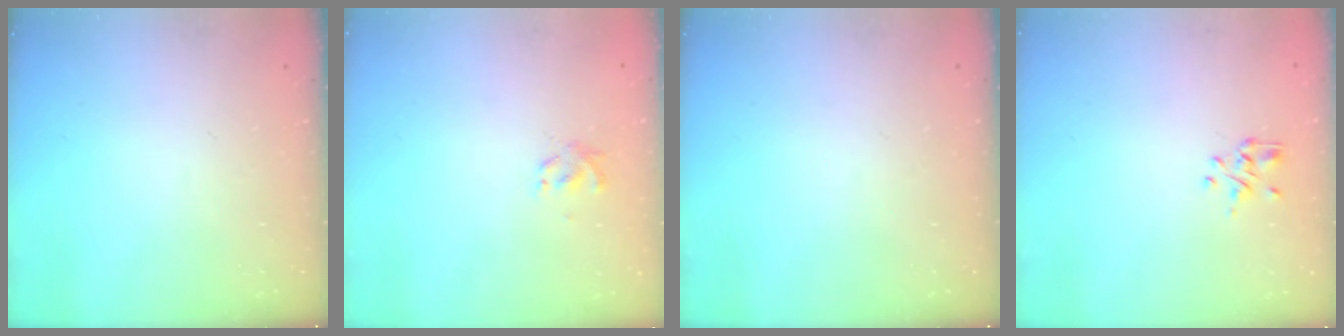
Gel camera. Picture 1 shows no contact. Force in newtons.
{"total": 2.1, "press": 1.9, "slide": 0.8}
{"total": 0.0}
{"total": 1.3, "press": 1.2, "slide": 0.5}